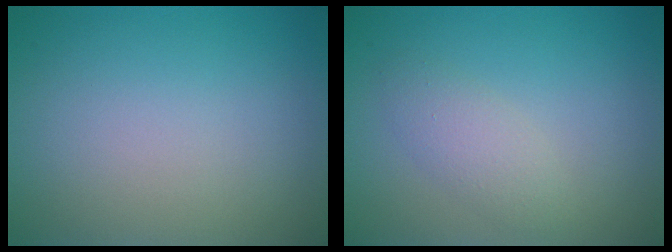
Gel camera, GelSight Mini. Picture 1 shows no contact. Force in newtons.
{"total": 2.2, "press": 2.2, "slide": 0.2}